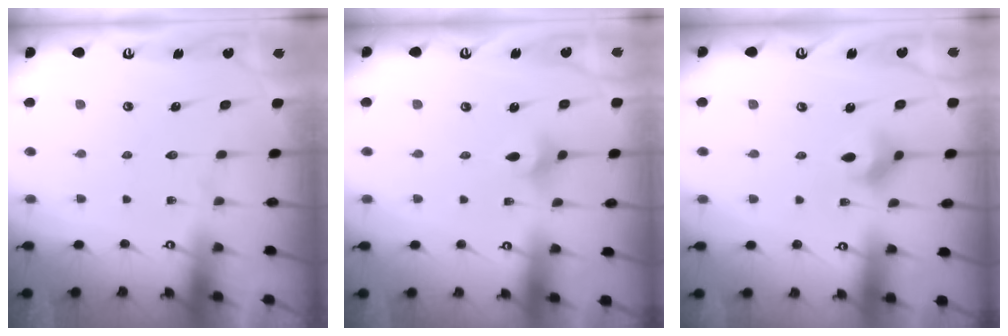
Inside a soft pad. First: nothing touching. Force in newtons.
{"total": 2.8, "press": 2.8, "slide": 0.6}
{"total": 3.9, "press": 3.9, "slide": 0.6}